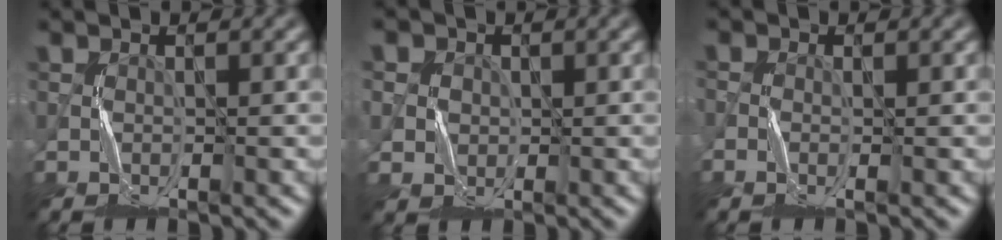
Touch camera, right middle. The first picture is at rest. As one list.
[{"total": 3.0, "force": [0.8, 2.8, 0.7], "torque": [-0.027, 0.002, 0.017]}, {"total": 0.9, "force": [-0.7, 0.4, 0.4], "torque": [-0.003, -0.002, -0.015]}]